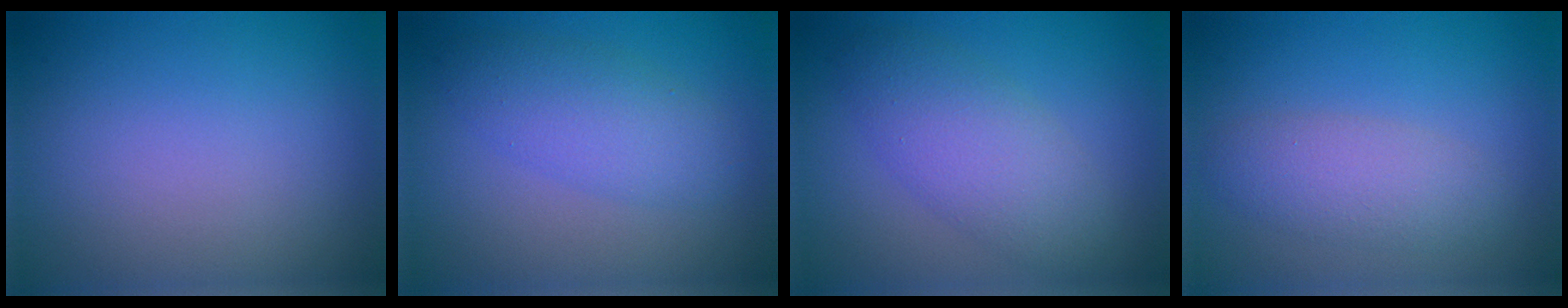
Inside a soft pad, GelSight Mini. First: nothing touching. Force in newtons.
{"total": 3.7, "press": 3.7, "slide": 0.1}
{"total": 4.7, "press": 4.7, "slide": 0.0}
{"total": 3.0, "press": 3.0, "slide": 0.2}